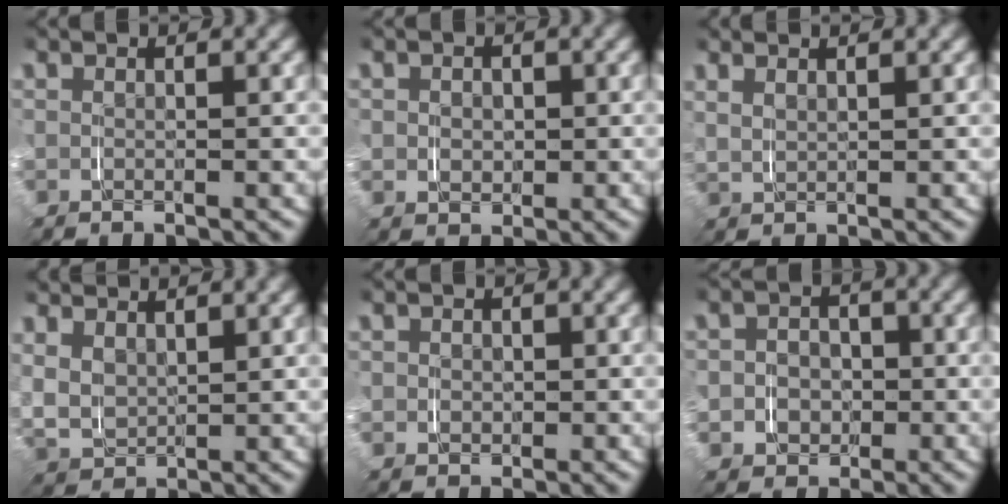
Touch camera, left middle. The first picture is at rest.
{"total": 1.2, "force": [0.2, 1.2, -0.1], "torque": [0.008, -0.007, 0.007]}
{"total": 2.0, "force": [1.8, -0.9, -0.1], "torque": [0.015, 0.006, 0.032]}
{"total": 3.8, "force": [2.7, 2.7, 0.5], "torque": [-0.025, -0.003, 0.042]}
{"total": 1.0, "force": [0.2, 0.8, -0.4], "torque": [0.011, -0.006, 0.006]}
{"total": 2.4, "force": [-0.7, 2.3, 0.1], "torque": [0.021, -0.009, -0.011]}